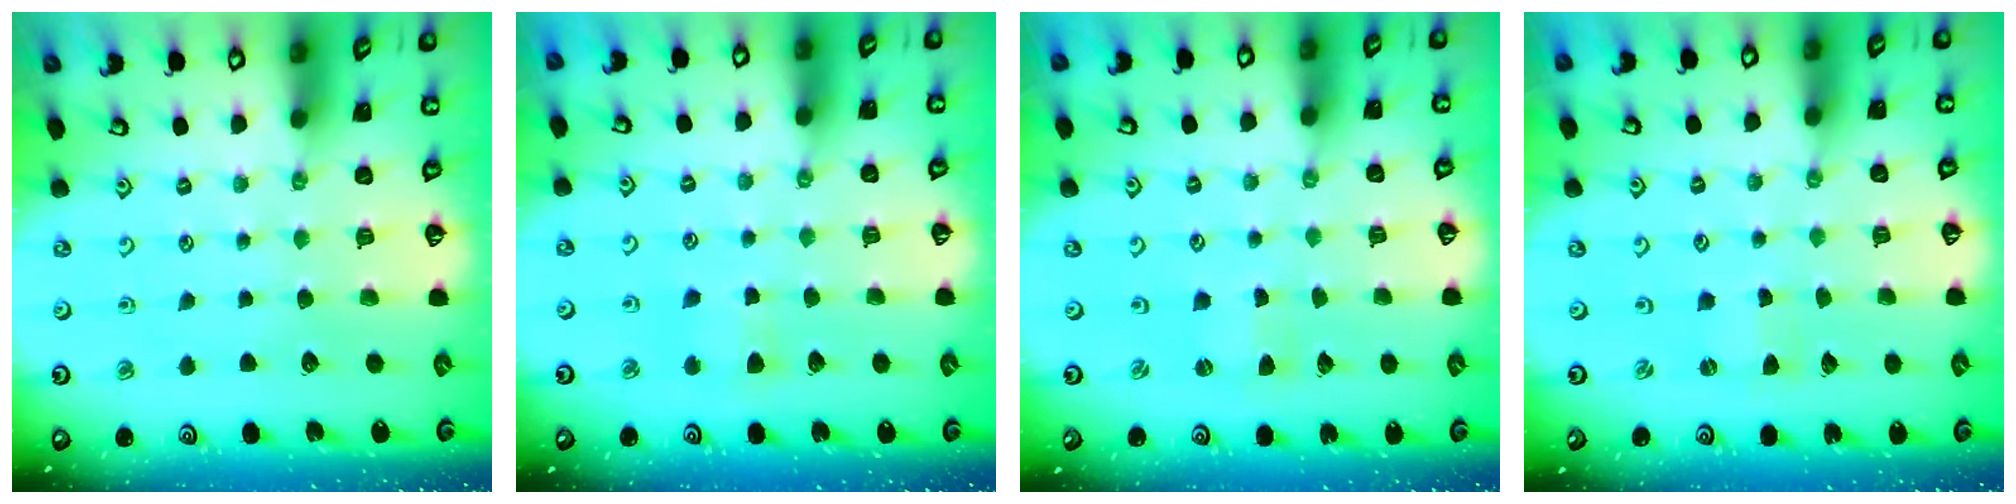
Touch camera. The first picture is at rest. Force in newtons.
{"total": 4.3, "press": 4.3, "slide": 0.6}
{"total": 1.5, "press": 1.4, "slide": 0.2}
{"total": 0.0}